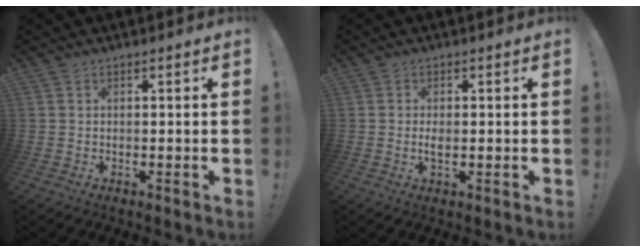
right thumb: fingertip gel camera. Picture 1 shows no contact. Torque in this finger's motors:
{"motor_torque": [0.33, 0.36, 0.25, -0.24, 0.00]}